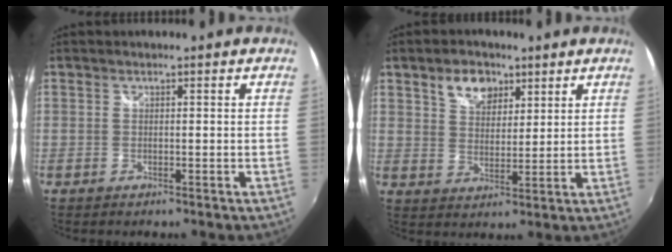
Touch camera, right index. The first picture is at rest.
{"total": 6.9, "force": [4.0, 4.4, 3.4], "torque": [-0.053, 0.012, 0.071]}